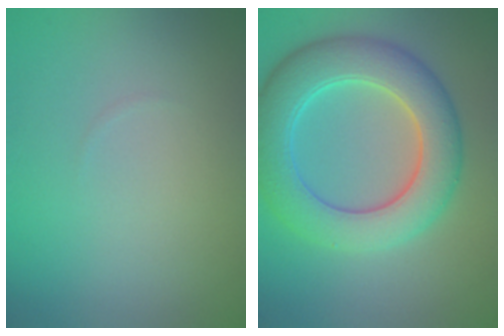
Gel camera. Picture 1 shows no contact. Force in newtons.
{"total": 7.7, "press": 7.7, "slide": 0.3}